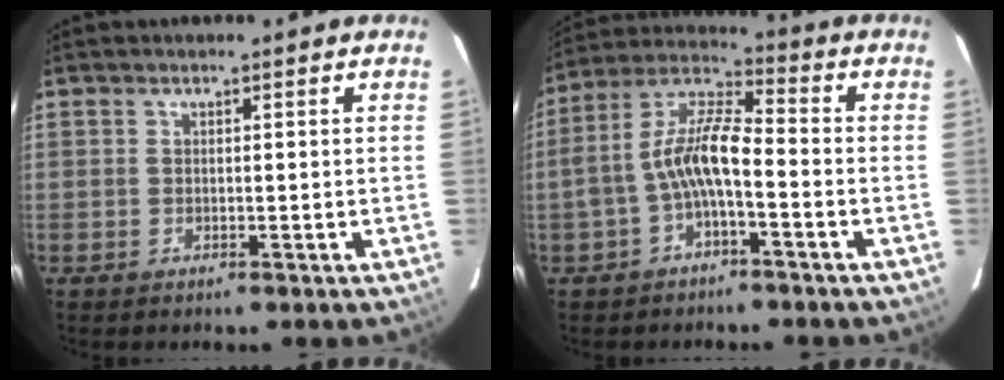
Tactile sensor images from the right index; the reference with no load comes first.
{"total": 9.4, "force": [-3.0, 2.8, 8.4], "torque": [-0.182, 0.016, -0.056]}